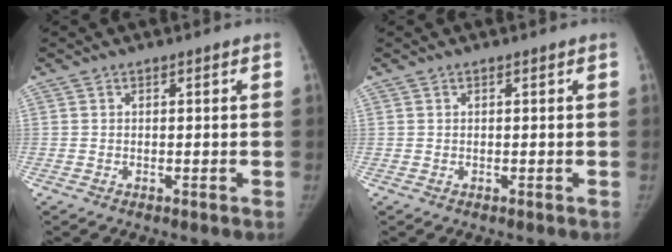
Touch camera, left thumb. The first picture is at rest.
{"total": 0.0}